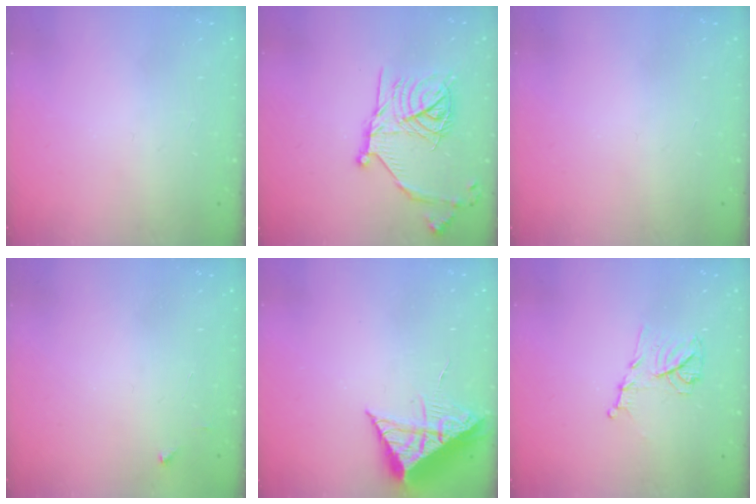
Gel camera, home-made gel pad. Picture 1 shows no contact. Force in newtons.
{"total": 19.4, "press": 19.3, "slide": 1.5}
{"total": 0.0}
{"total": 2.0, "press": 2.0, "slide": 0.2}
{"total": 9.8, "press": 9.8, "slide": 0.6}
{"total": 10.3, "press": 10.3, "slide": 0.5}